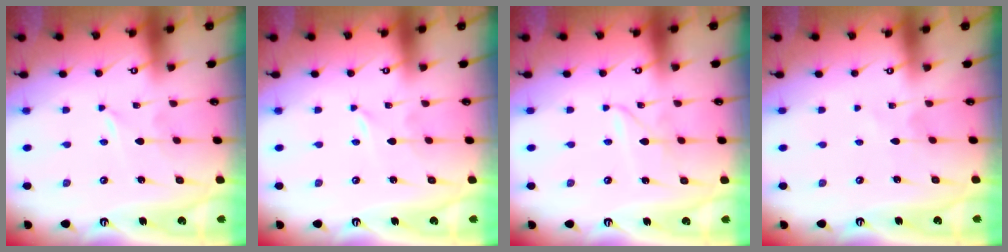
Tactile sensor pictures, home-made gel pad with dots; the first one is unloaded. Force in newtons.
{"total": 0.0}
{"total": 2.1, "press": 2.1, "slide": 0.2}
{"total": 1.5, "press": 1.5, "slide": 0.2}